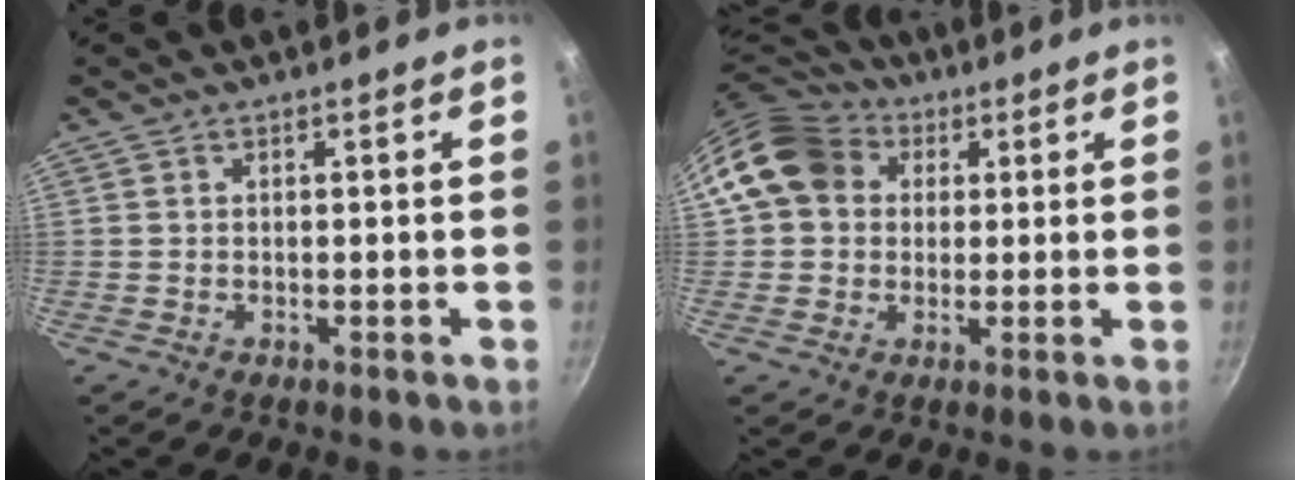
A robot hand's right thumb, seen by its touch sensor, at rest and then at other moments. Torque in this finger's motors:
{"motor_torque": [-0.09, 2.00, 0.20, -0.16, 0.10]}